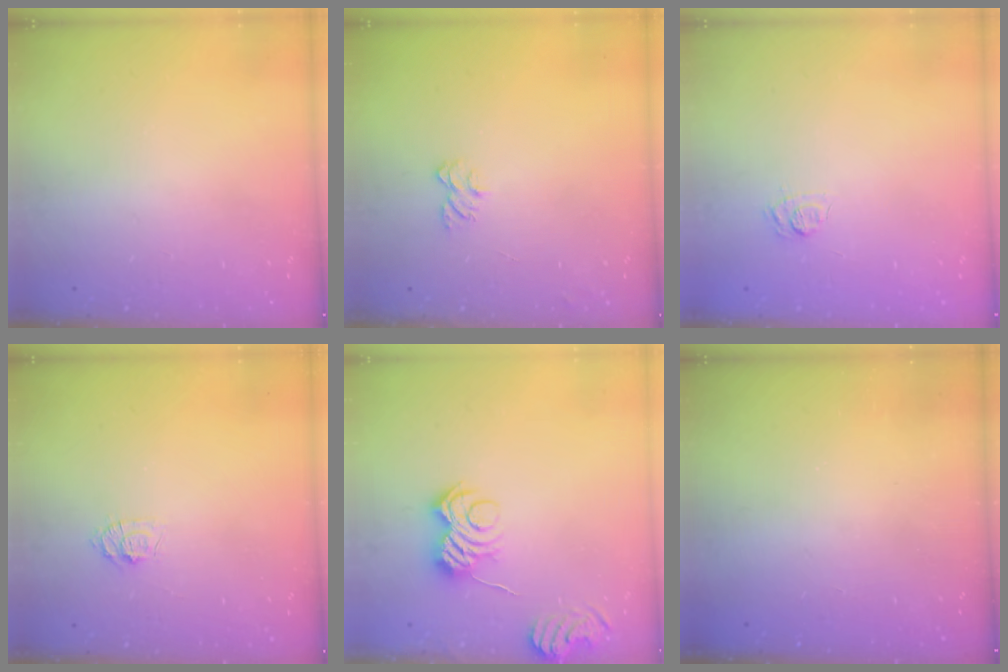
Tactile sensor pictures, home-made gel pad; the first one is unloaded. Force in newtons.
{"total": 4.6, "press": 4.6, "slide": 0.3}
{"total": 7.2, "press": 7.1, "slide": 1.5}
{"total": 7.1, "press": 7.0, "slide": 0.9}
{"total": 6.3, "press": 6.2, "slide": 0.9}
{"total": 2.3, "press": 2.2, "slide": 0.8}